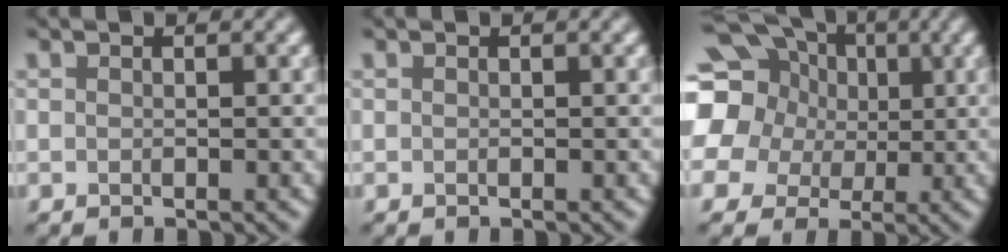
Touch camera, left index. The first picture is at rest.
{"total": 0.0}
{"total": 20.9, "force": [6.1, 18.0, 8.8], "torque": [-0.219, 0.035, 0.061]}